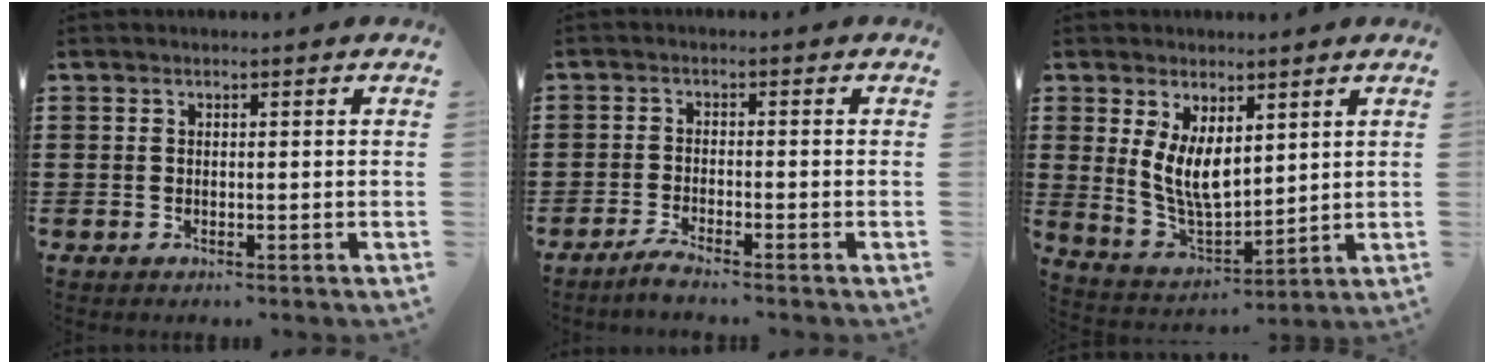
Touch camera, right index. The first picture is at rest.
{"total": 2.2, "force": [-2.0, -0.3, 0.8], "torque": [-0.015, 0.003, -0.039]}
{"total": 7.1, "force": [2.5, 3.8, 5.5], "torque": [-0.126, -0.011, 0.047]}